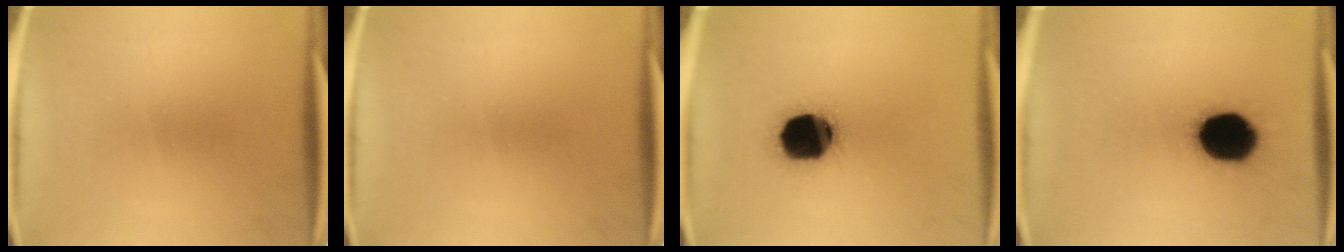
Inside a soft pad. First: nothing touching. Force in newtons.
{"total": 0.0}
{"total": 19.1}
{"total": 17.8}